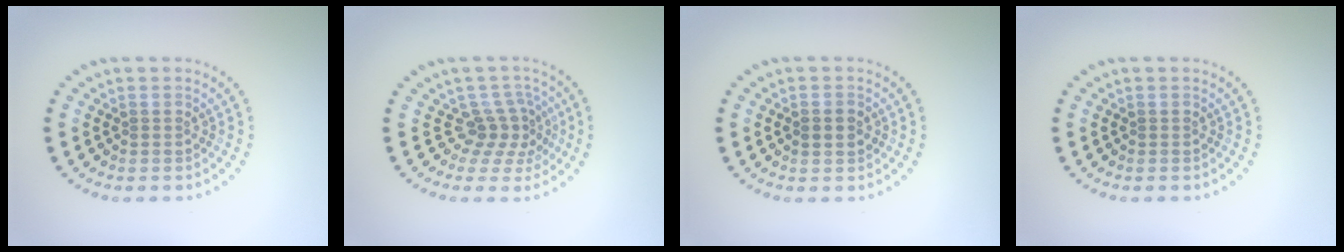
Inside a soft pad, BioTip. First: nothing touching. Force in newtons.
{"total": 2.8, "press": 1.9, "slide": 2.1}
{"total": 1.2, "press": 1.2, "slide": 0.1}
{"total": 0.0}